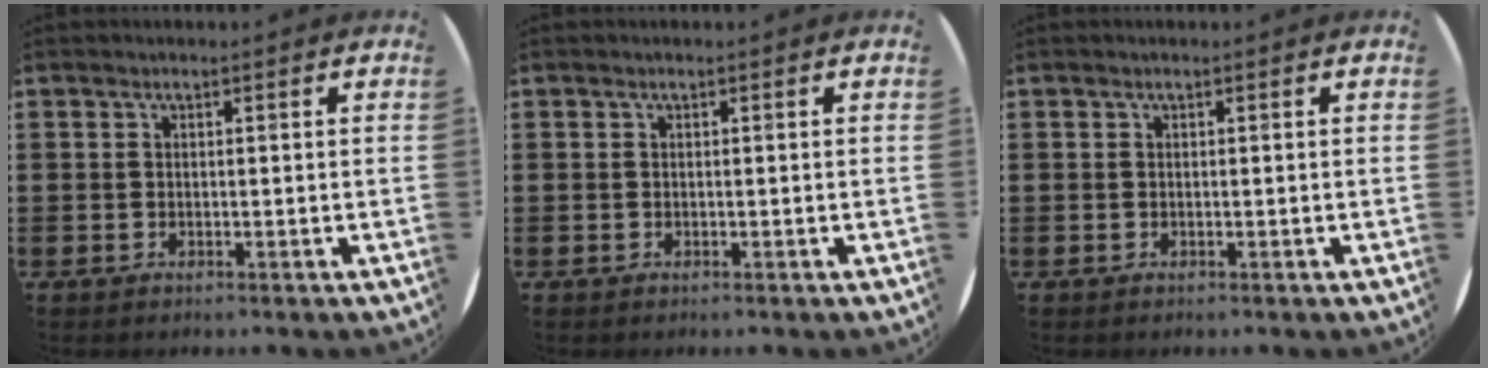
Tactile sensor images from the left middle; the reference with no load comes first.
{"total": 0.0}
{"total": 0.0}